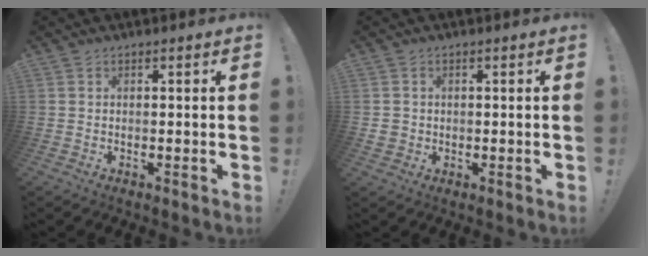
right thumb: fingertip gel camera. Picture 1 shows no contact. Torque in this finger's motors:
{"motor_torque": [0.03, 0.08, 0.25, -0.35, -0.04]}